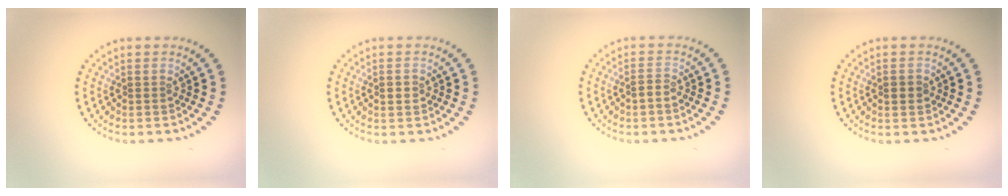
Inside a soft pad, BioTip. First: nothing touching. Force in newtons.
{"total": 1.4, "press": 1.4, "slide": 0.2}
{"total": 1.0, "press": 0.9, "slide": 0.5}
{"total": 1.1, "press": 1.1, "slide": 0.1}